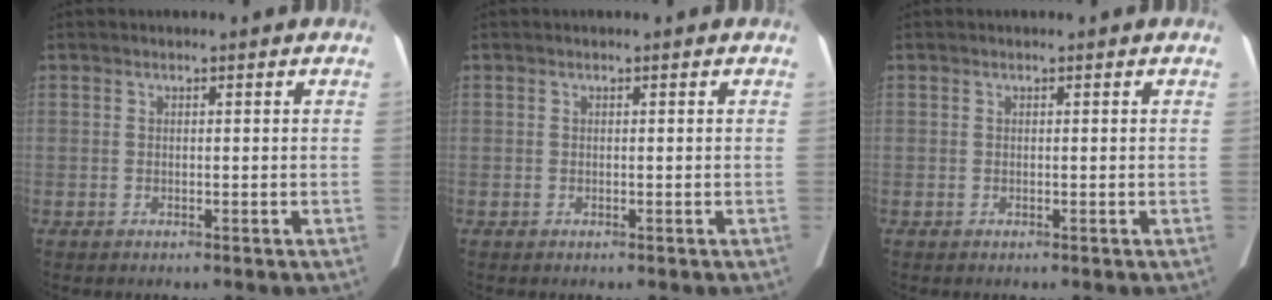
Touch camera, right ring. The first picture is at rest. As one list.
[{"total": 0.0}, {"total": 0.0}]